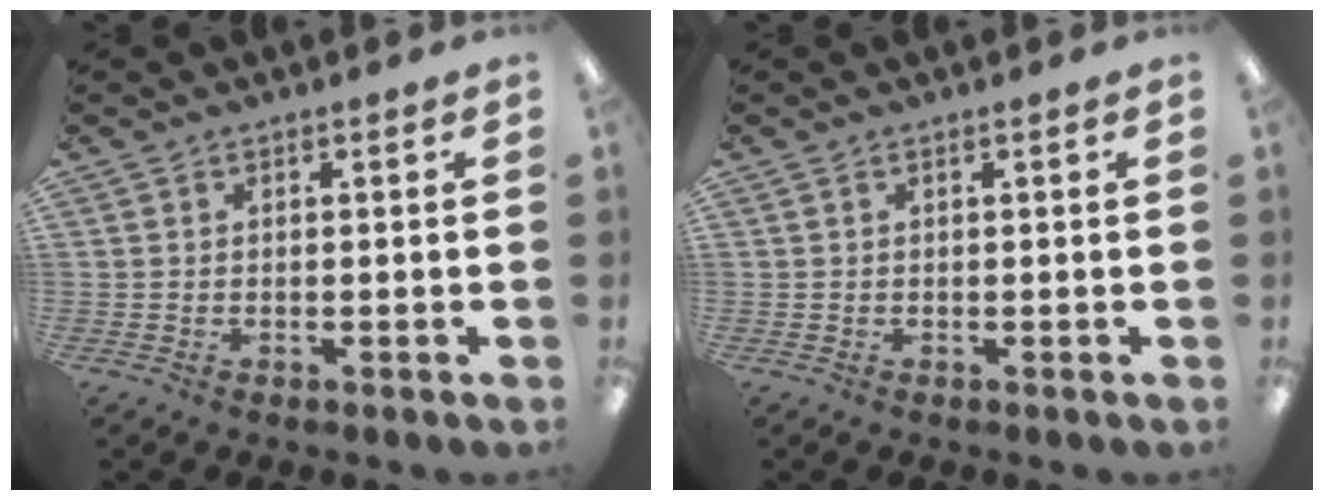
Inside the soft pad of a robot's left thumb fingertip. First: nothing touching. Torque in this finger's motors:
{"motor_torque": [-0.01, 0.01, 0.00, 0.00, 0.00]}